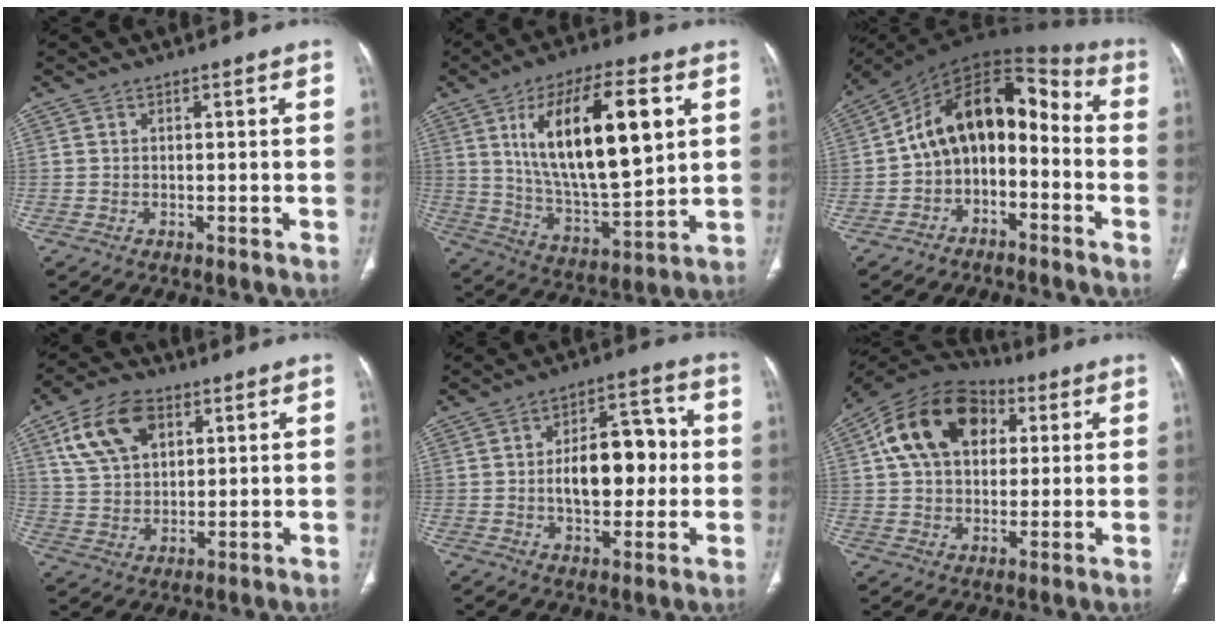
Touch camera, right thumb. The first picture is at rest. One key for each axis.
{"total": 22.8, "fx": 6.5, "fy": 8.7, "fz": 20.0, "tx": -0.326, "ty": -0.023, "tz": 0.116}
{"total": 15.0, "fx": -2.7, "fy": 10.0, "fz": 10.8, "tx": -0.142, "ty": 0.090, "tz": -0.056}
{"total": 12.8, "fx": 5.7, "fy": 8.1, "fz": 8.2, "tx": -0.137, "ty": -0.007, "tz": 0.107}
{"total": 13.5, "fx": -0.1, "fy": 7.8, "fz": 11.0, "tx": -0.132, "ty": 0.028, "tz": -0.001}
{"total": 18.5, "fx": 5.4, "fy": 12.7, "fz": 12.4, "tx": -0.205, "ty": 0.015, "tz": 0.082}